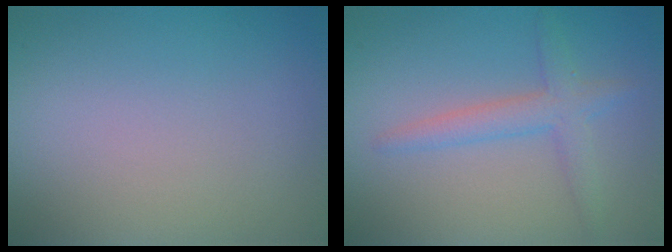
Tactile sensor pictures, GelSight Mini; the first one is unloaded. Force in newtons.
{"total": 2.6, "press": 2.6, "slide": 0.1}